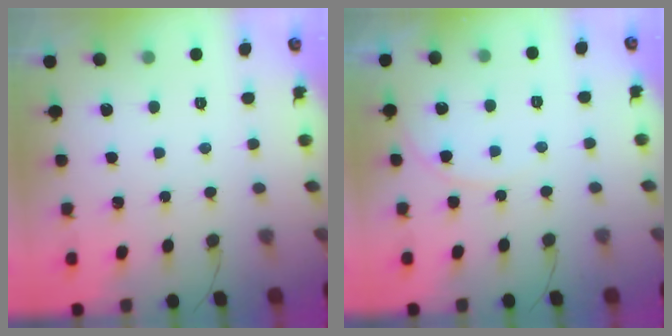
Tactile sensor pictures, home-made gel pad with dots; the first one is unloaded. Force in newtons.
{"total": 6.3, "press": 6.2, "slide": 0.7}